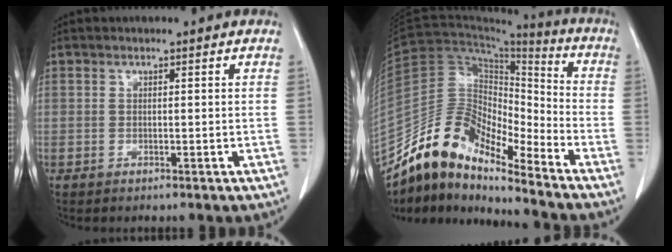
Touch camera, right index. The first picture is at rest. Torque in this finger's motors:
{"motor_torque": [0.00, -0.11, 0.31, -0.01]}